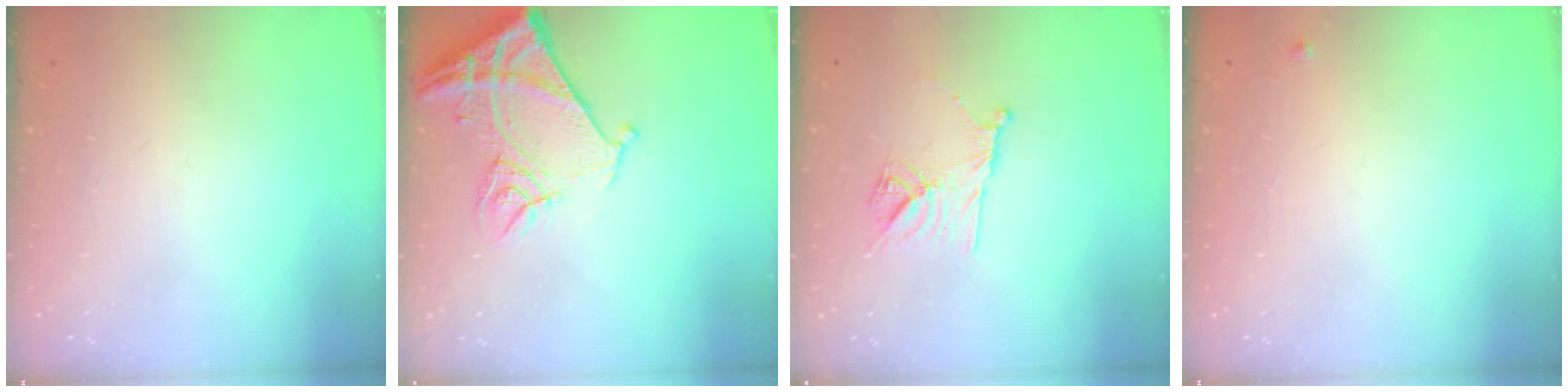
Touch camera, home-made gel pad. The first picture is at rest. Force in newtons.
{"total": 13.7, "press": 13.6, "slide": 1.4}
{"total": 9.9, "press": 9.8, "slide": 1.2}
{"total": 3.1, "press": 3.1, "slide": 0.5}